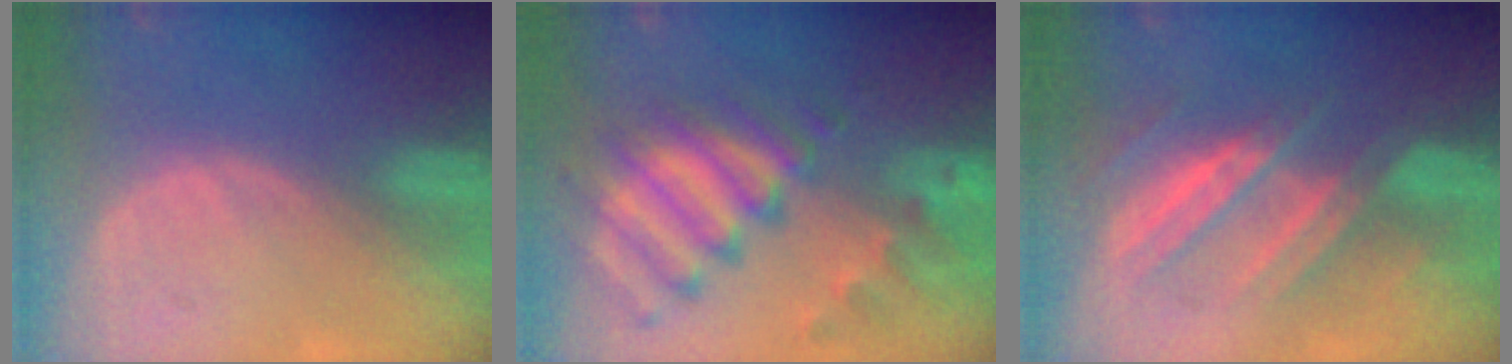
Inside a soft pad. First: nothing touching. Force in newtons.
{"total": 11.4, "press": 9.8, "slide": 5.9}
{"total": 7.2, "press": 7.2, "slide": 0.8}